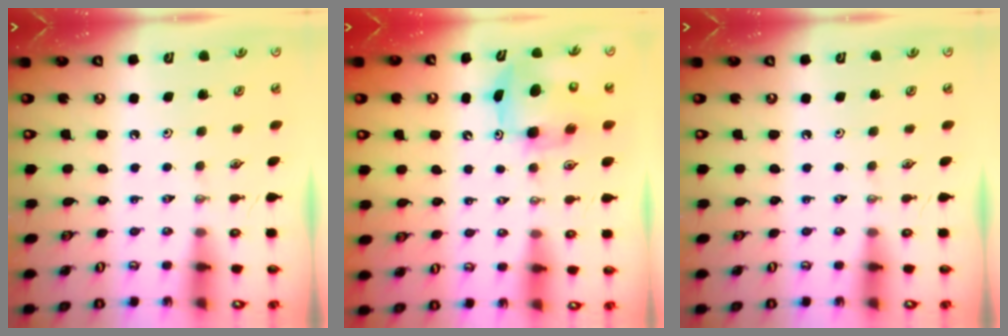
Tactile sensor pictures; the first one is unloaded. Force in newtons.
{"total": 9.6, "press": 9.4, "slide": 1.9}
{"total": 0.0}